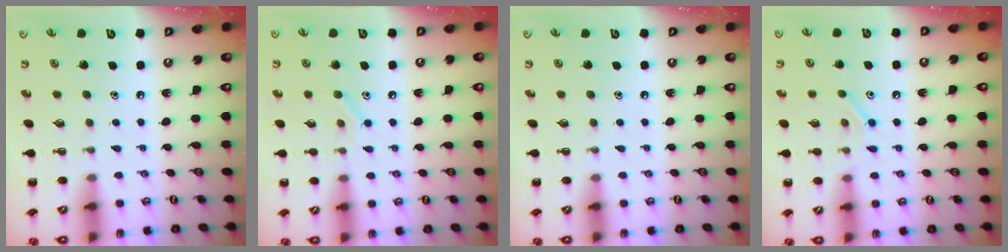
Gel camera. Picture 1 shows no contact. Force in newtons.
{"total": 8.0, "press": 7.8, "slide": 1.8}
{"total": 0.0}
{"total": 7.8, "press": 7.8, "slide": 1.1}